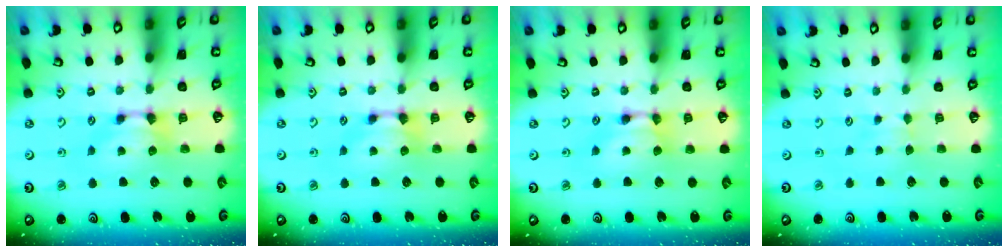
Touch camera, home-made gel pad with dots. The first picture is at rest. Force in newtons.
{"total": 0.0}
{"total": 1.5, "press": 1.5, "slide": 0.2}
{"total": 2.6, "press": 2.5, "slide": 0.2}